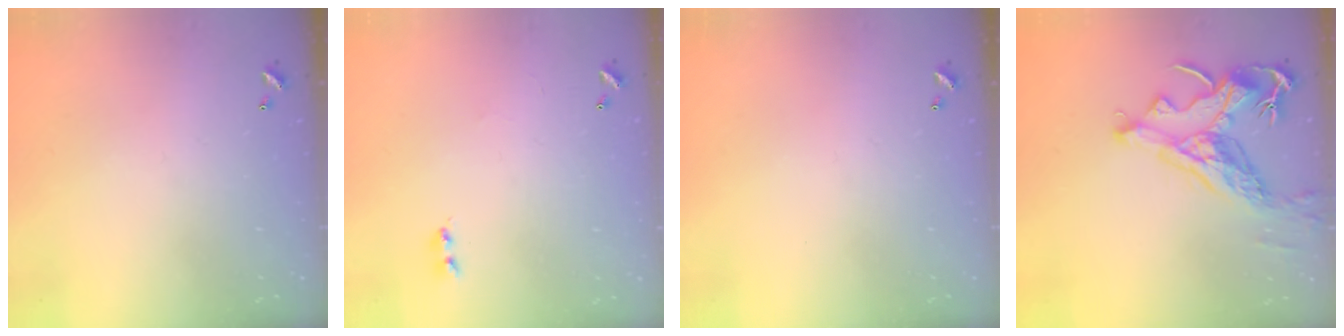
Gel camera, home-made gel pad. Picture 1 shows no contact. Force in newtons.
{"total": 2.2, "press": 2.1, "slide": 0.6}
{"total": 0.0}
{"total": 8.1, "press": 8.0, "slide": 1.4}